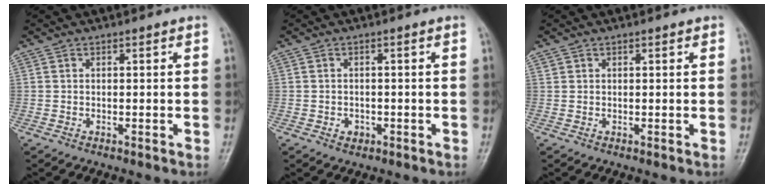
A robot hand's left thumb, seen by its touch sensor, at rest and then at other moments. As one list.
[{"total": 1.6, "force": [-0.7, 1.4, 0.5], "torque": [0.000, 0.007, -0.007]}, {"total": 0.9, "force": [0.6, 0.6, 0.2], "torque": [0.007, -0.002, 0.006]}]